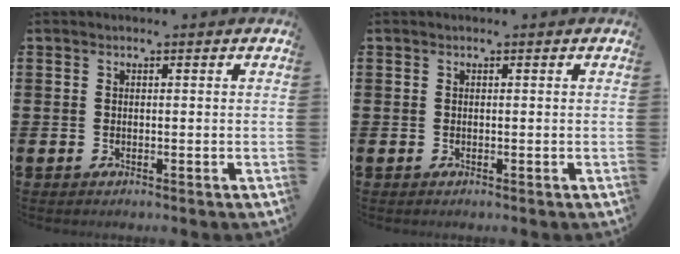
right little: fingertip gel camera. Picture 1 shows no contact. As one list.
[{"total": 0.0}]